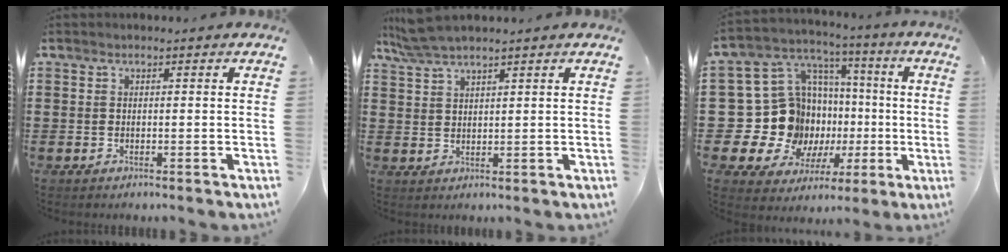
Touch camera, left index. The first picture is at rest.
{"total": 3.9, "force": [3.3, 0.3, 2.1], "torque": [-0.049, -0.002, 0.062]}
{"total": 18.5, "force": [-2.3, 16.8, 7.5], "torque": [-0.185, -0.022, 0.003]}